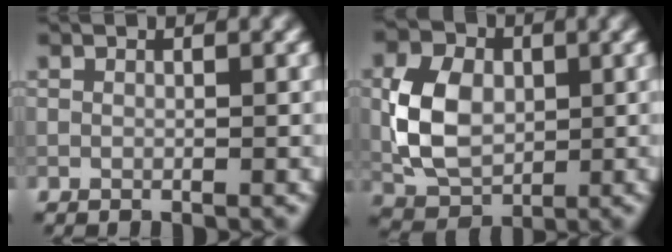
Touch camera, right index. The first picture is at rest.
{"total": 6.5, "force": [0.2, 4.7, 4.5], "torque": [-0.089, 0.003, -0.002]}